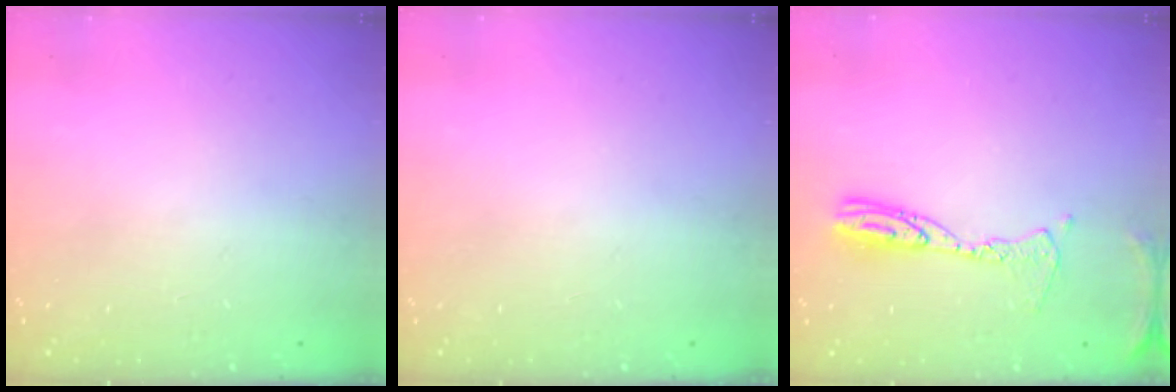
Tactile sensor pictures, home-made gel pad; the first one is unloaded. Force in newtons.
{"total": 0.0}
{"total": 10.2, "press": 10.2, "slide": 1.0}